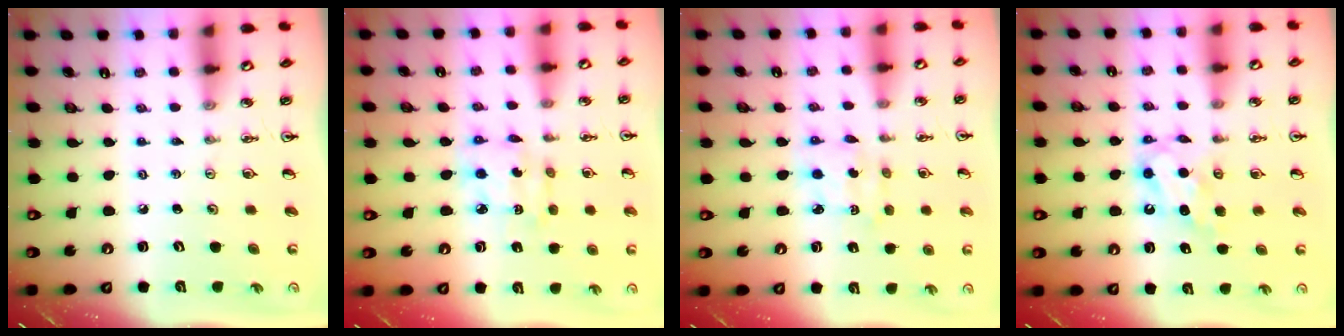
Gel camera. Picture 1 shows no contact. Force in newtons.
{"total": 6.6, "press": 6.6, "slide": 0.4}
{"total": 2.9, "press": 2.9, "slide": 0.2}
{"total": 6.5, "press": 6.5, "slide": 0.2}